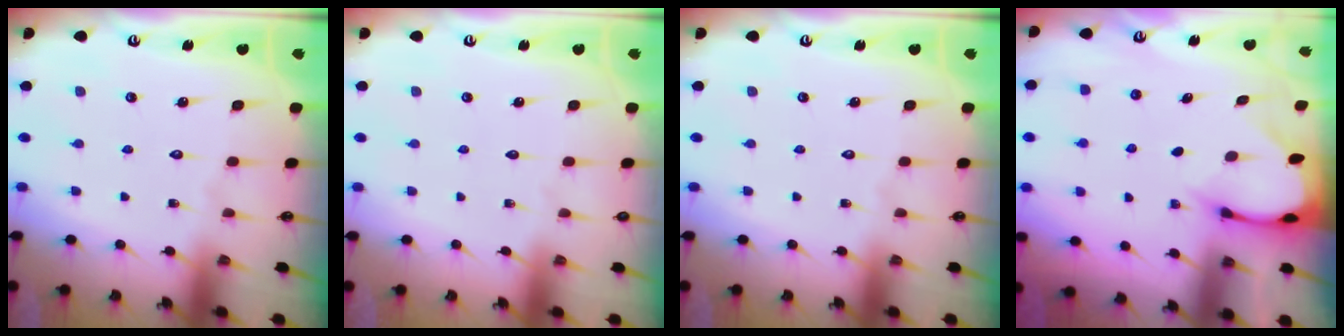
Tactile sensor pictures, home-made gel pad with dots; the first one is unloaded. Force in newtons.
{"total": 0.0}
{"total": 0.0}
{"total": 2.1, "press": 2.1, "slide": 0.1}